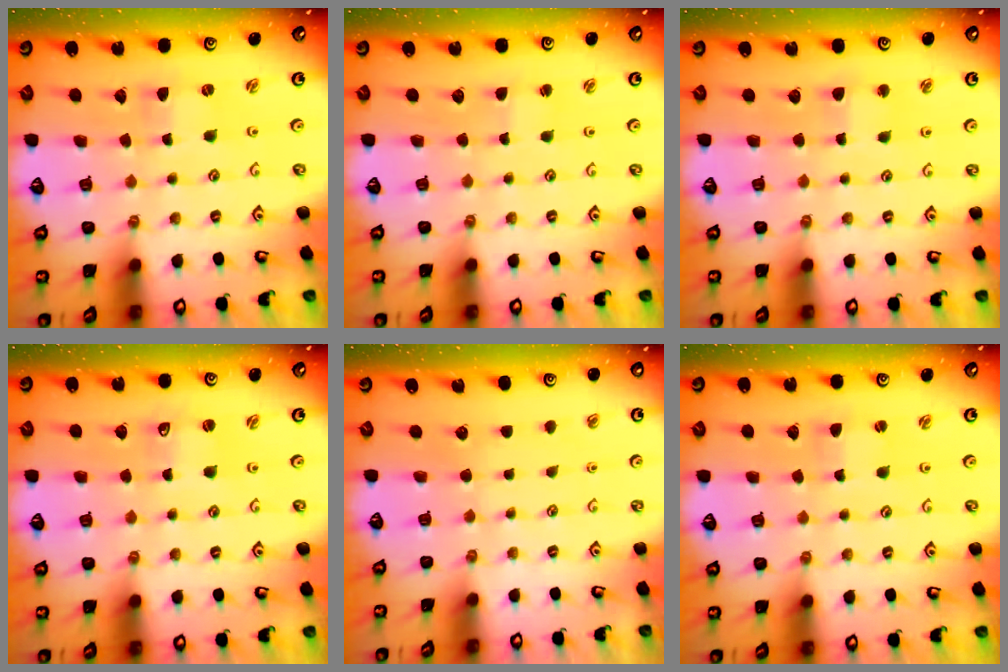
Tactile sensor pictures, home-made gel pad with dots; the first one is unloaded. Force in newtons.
{"total": 0.8, "press": 0.7, "slide": 0.3}
{"total": 2.5, "press": 2.4, "slide": 0.3}
{"total": 0.0}
{"total": 0.0}
{"total": 0.7, "press": 0.7, "slide": 0.2}